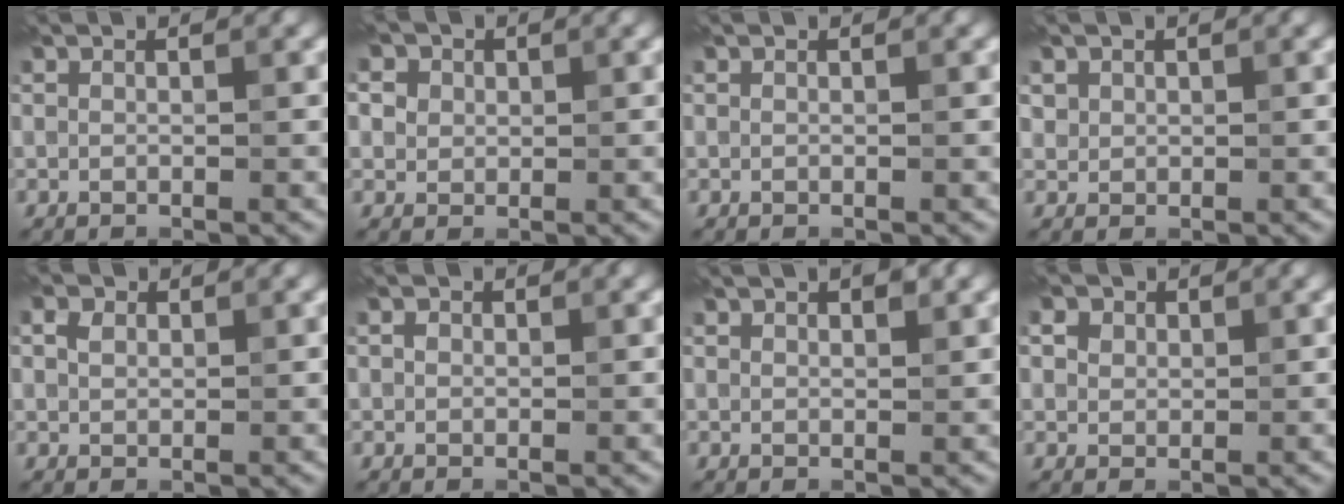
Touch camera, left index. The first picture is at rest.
{"total": 6.2, "force": [3.3, 4.7, 2.3], "torque": [-0.049, 0.037, 0.019]}
{"total": 0.0}
{"total": 1.3, "force": [0.8, 1.0, -0.4], "torque": [0.007, 0.007, 0.014]}
{"total": 1.2, "force": [0.7, 1.0, 0.3], "torque": [-0.009, 0.013, 0.008]}
{"total": 0.6, "force": [0.2, 0.6, 0.1], "torque": [0.000, 0.007, 0.001]}
{"total": 1.4, "force": [1.0, 0.4, 0.8], "torque": [-0.007, 0.005, 0.017]}
{"total": 4.6, "force": [2.7, 3.3, 1.8], "torque": [-0.030, 0.029, 0.015]}